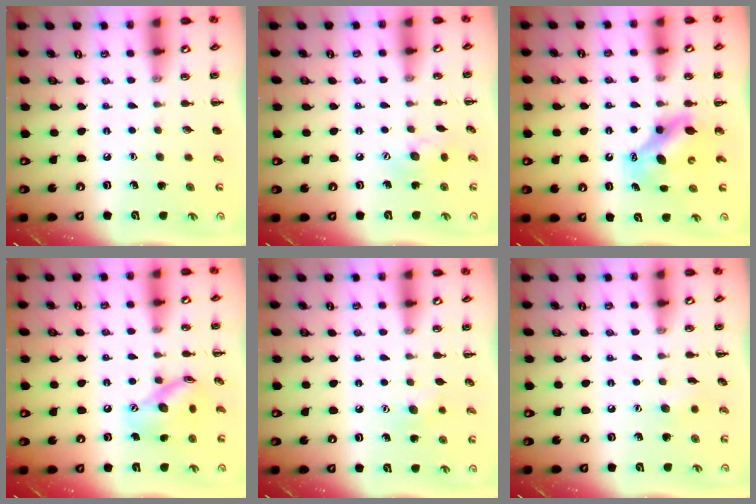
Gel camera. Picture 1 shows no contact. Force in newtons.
{"total": 7.8, "press": 7.7, "slide": 1.1}
{"total": 6.9, "press": 6.7, "slide": 1.6}
{"total": 12.7, "press": 12.7, "slide": 1.4}
{"total": 5.4, "press": 5.2, "slide": 1.2}
{"total": 4.9, "press": 4.7, "slide": 1.2}